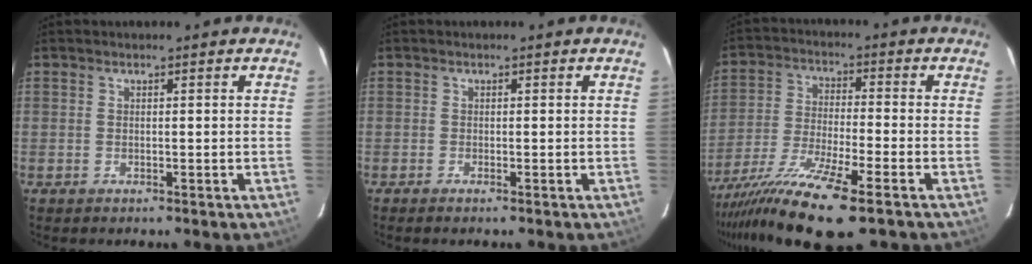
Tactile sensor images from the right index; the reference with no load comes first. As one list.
[{"total": 0.9, "force": [-0.7, 0.0, 0.5], "torque": [-0.012, -0.003, -0.014]}, {"total": 15.8, "force": [-11.4, 1.4, 10.9], "torque": [-0.221, -0.046, -0.210]}]